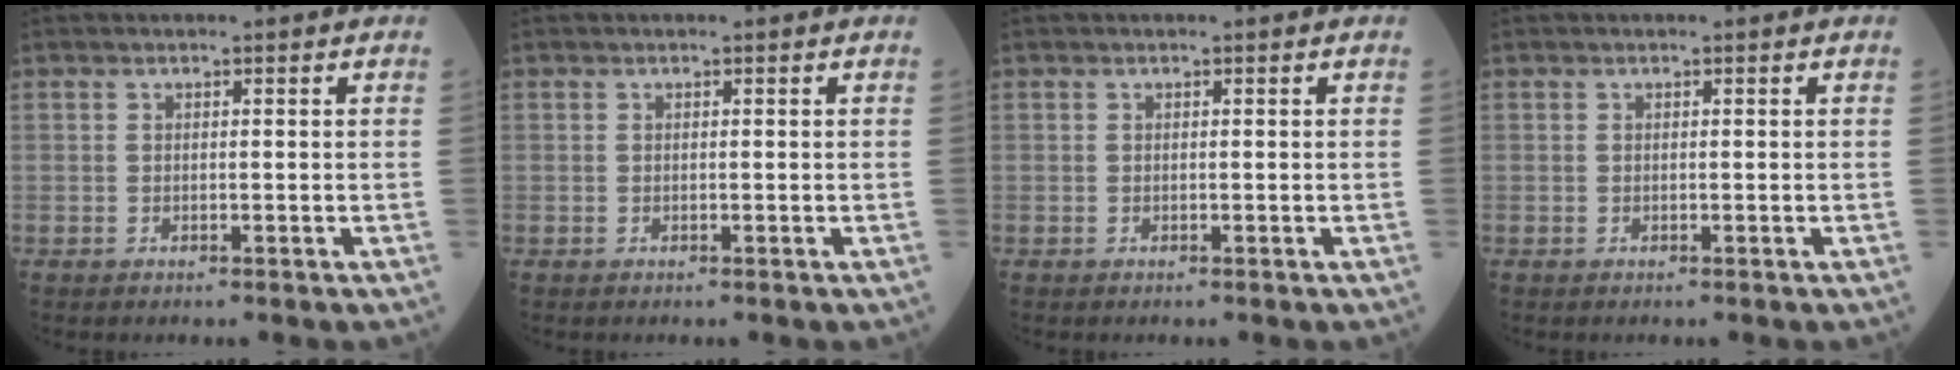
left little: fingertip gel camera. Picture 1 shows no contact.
{"total": 0.0}
{"total": 0.0}
{"total": 0.0}